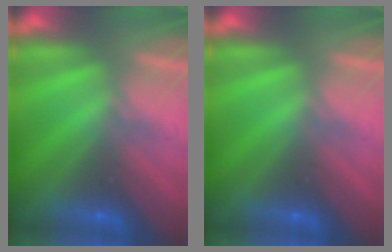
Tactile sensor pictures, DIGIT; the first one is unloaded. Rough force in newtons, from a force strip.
{"total": 0.0}